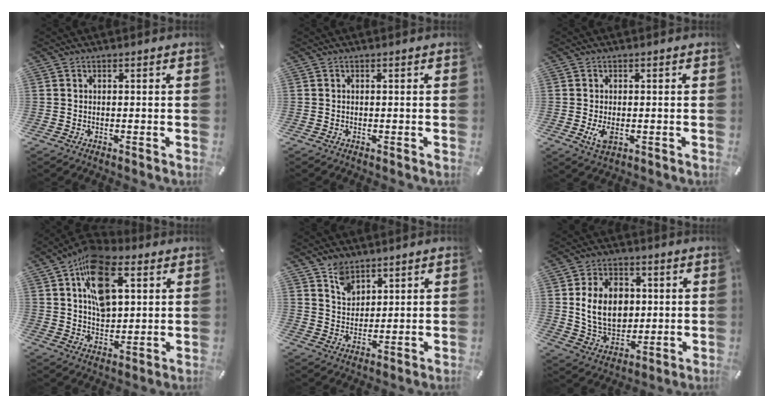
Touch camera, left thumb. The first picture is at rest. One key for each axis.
{"total": 0.0}
{"total": 3.8, "fx": -0.7, "fy": 2.1, "fz": 3.1, "tx": -0.081, "ty": -0.009, "tz": -0.017}
{"total": 16.0, "fx": 6.1, "fy": 9.8, "fz": 11.0, "tx": -0.187, "ty": -0.004, "tz": 0.112}
{"total": 6.1, "fx": 4.4, "fy": 4.1, "fz": 1.3, "tx": -0.025, "ty": -0.015, "tz": 0.083}
{"total": 12.9, "fx": 1.8, "fy": 9.9, "fz": 8.0, "tx": -0.158, "ty": 0.010, "tz": 0.033}